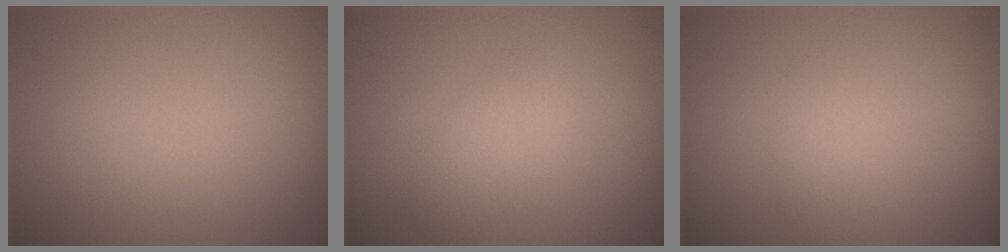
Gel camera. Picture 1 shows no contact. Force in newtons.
{"total": 2.1, "press": 2.1, "slide": 0.1}
{"total": 1.4, "press": 1.4, "slide": 0.0}